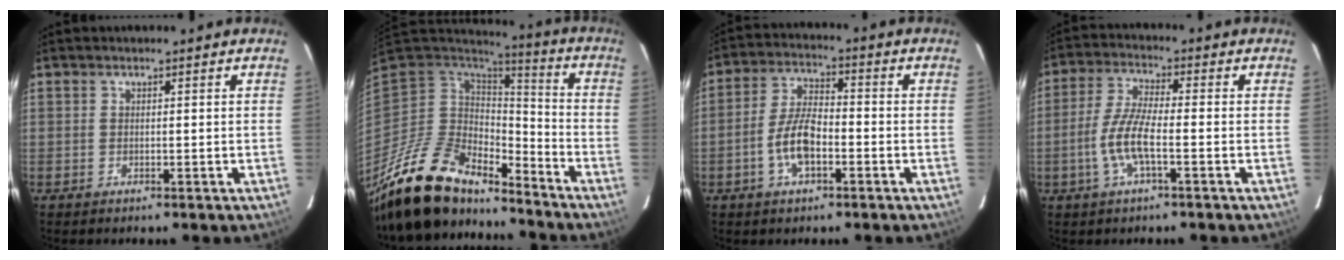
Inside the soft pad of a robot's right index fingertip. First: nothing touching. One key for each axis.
{"total": 20.5, "fx": -17.1, "fy": 7.2, "fz": 8.8, "tx": -0.179, "ty": -0.020, "tz": -0.299}
{"total": 8.0, "fx": -3.0, "fy": 3.3, "fz": 6.6, "tx": -0.136, "ty": 0.009, "tz": -0.054}
{"total": 10.5, "fx": -3.2, "fy": 2.1, "fz": 9.7, "tx": -0.212, "ty": -0.001, "tz": -0.065}